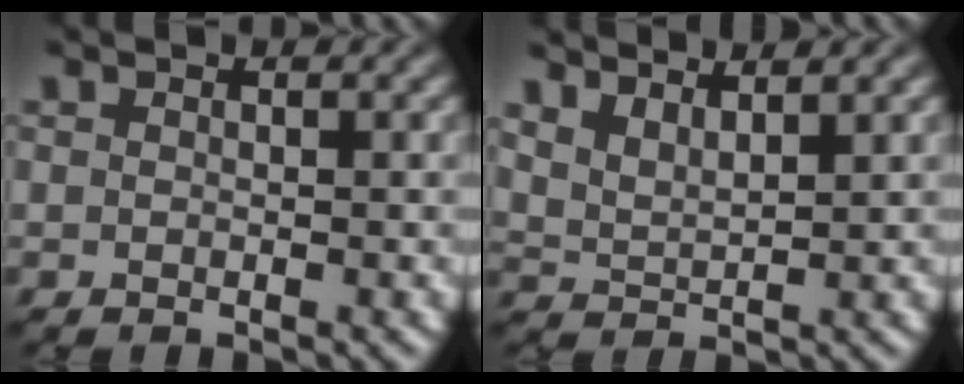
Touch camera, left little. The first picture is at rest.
{"total": 3.1, "force": [2.8, 0.5, 1.3], "torque": [-0.031, 0.008, 0.052]}